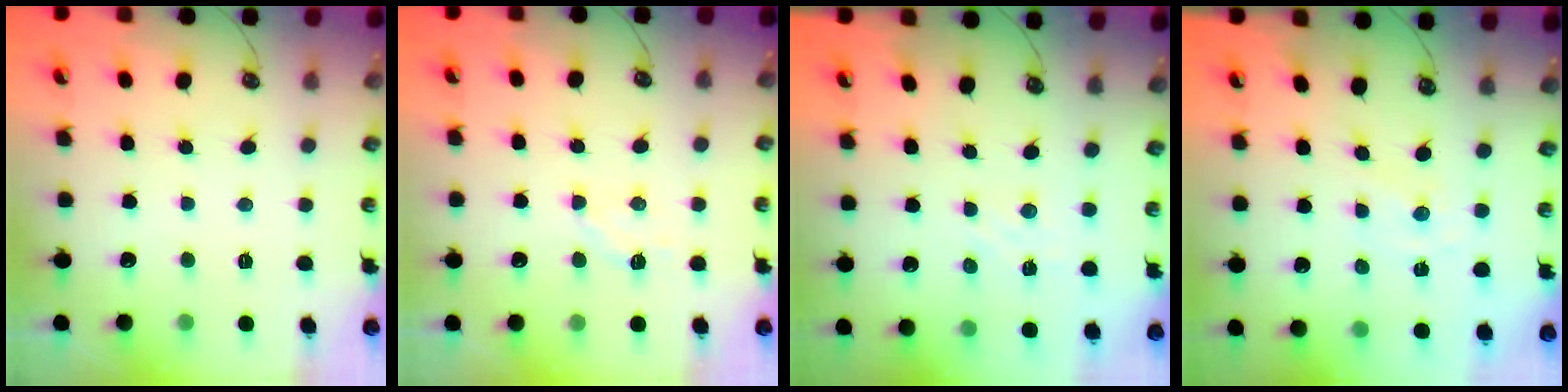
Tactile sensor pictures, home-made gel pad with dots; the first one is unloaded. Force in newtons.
{"total": 3.0, "press": 2.8, "slide": 1.1}
{"total": 2.6, "press": 2.6, "slide": 0.4}
{"total": 0.0}